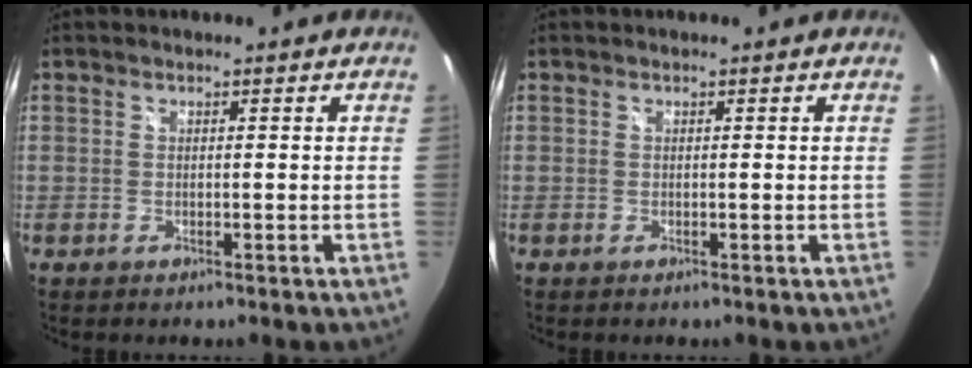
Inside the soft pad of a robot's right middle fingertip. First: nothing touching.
{"total": 0.0}